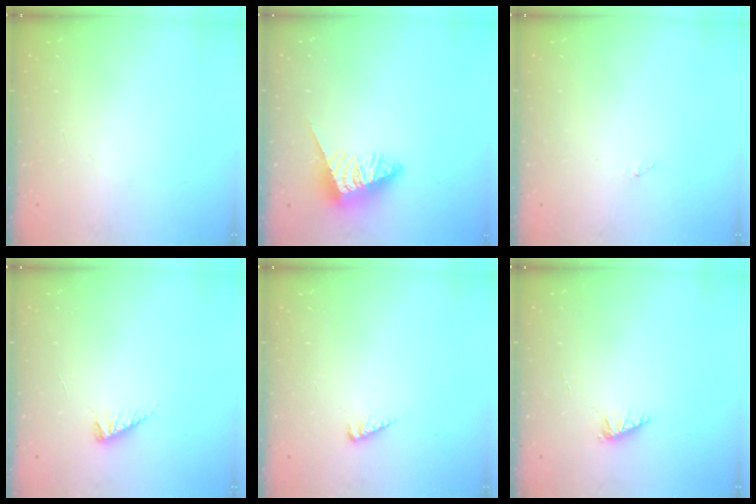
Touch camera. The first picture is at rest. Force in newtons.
{"total": 3.7, "press": 3.7, "slide": 0.1}
{"total": 0.0}
{"total": 3.9, "press": 3.8, "slide": 0.6}
{"total": 2.7, "press": 2.7, "slide": 0.3}
{"total": 2.4, "press": 2.4, "slide": 0.3}